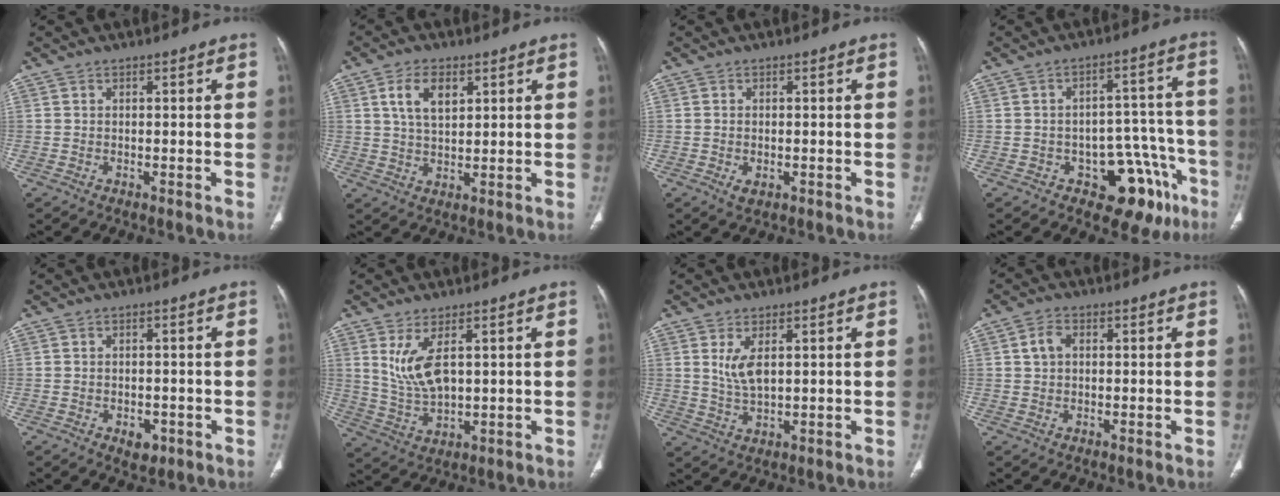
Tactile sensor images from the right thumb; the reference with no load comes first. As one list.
[{"total": 6.8, "force": [2.8, 3.7, 5.0], "torque": [-0.085, -0.011, 0.058]}, {"total": 2.1, "force": [-0.6, 1.2, 1.5], "torque": [-0.027, 0.001, -0.007]}, {"total": 14.1, "force": [-7.5, 8.0, 8.8], "torque": [-0.056, 0.071, -0.093]}, {"total": 3.3, "force": [-1.4, 2.1, 2.1], "torque": [-0.018, 0.002, -0.013]}, {"total": 7.9, "force": [2.6, 3.5, 6.6], "torque": [-0.131, -0.017, 0.067]}, {"total": 5.1, "force": [1.7, 2.2, 4.2], "torque": [-0.083, -0.013, 0.042]}, {"total": 3.2, "force": [0.6, 2.3, 2.1], "torque": [-0.040, 0.008, 0.010]}]